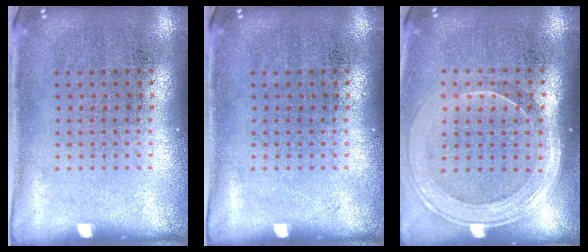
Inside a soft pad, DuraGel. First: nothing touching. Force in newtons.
{"total": 0.0}
{"total": 1.8, "press": 1.7, "slide": 0.8}